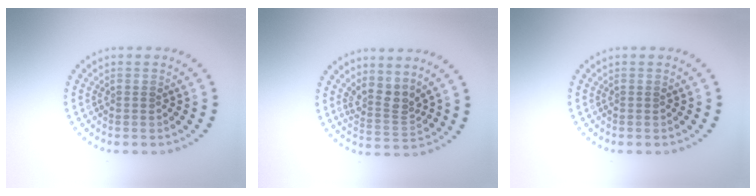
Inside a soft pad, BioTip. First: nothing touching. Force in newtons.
{"total": 2.8, "press": 2.0, "slide": 1.9}
{"total": 0.0}